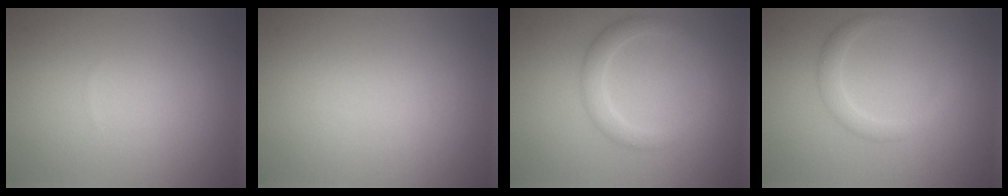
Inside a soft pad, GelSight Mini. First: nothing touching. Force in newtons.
{"total": 0.0}
{"total": 2.3, "press": 2.3, "slide": 0.0}
{"total": 1.8, "press": 1.8, "slide": 0.1}